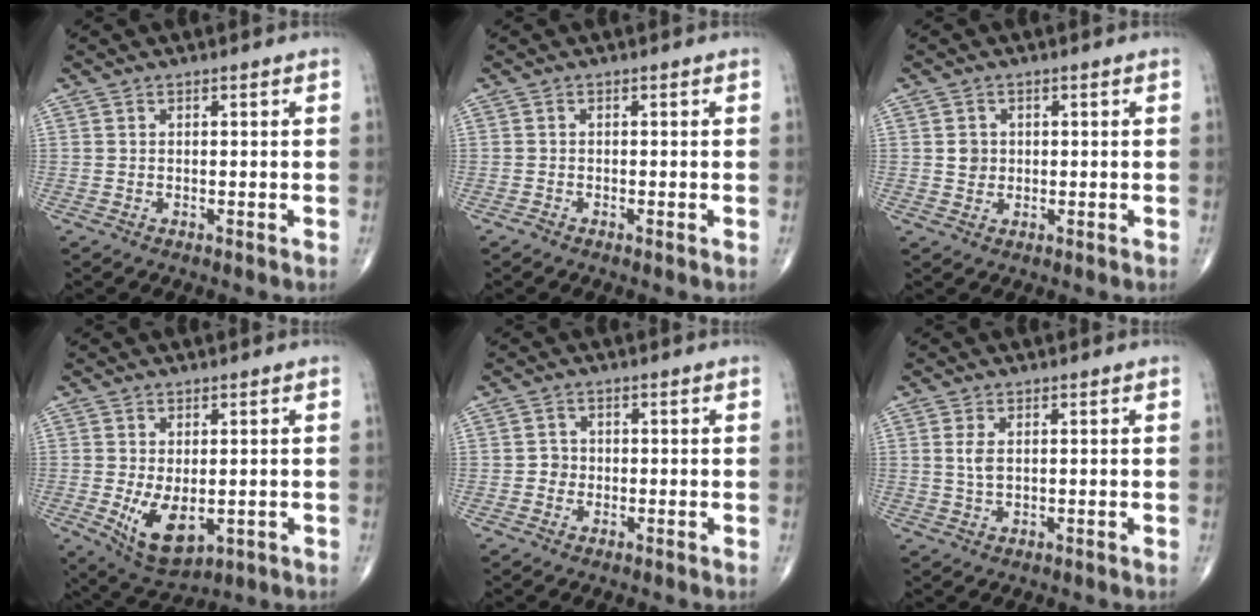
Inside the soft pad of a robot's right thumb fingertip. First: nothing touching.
{"total": 0.7, "force": [-0.4, 0.1, 0.5], "torque": [-0.014, -0.003, -0.013]}
{"total": 2.4, "force": [0.3, 2.2, 1.0], "torque": [-0.005, 0.002, 0.006]}
{"total": 8.5, "force": [-1.4, 4.6, 7.0], "torque": [-0.114, -0.017, -0.006]}
{"total": 1.7, "force": [-0.4, 1.6, 0.4], "torque": [0.005, 0.008, -0.011]}
{"total": 2.7, "force": [0.6, 1.3, 2.2], "torque": [-0.049, 0.001, 0.013]}